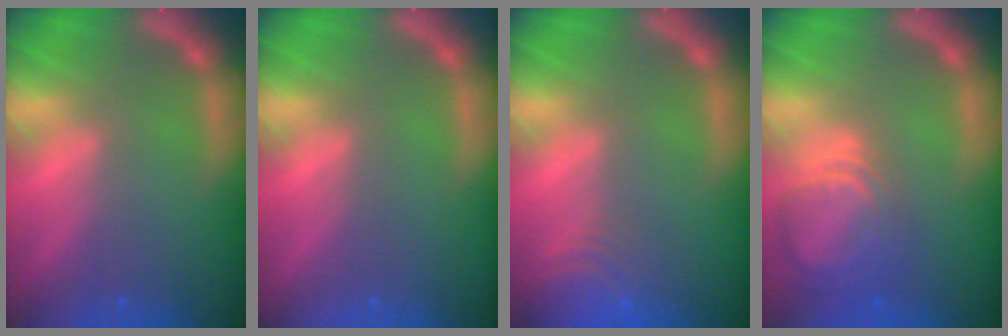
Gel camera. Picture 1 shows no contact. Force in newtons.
{"total": 0.0}
{"total": 5.5}
{"total": 6.5}